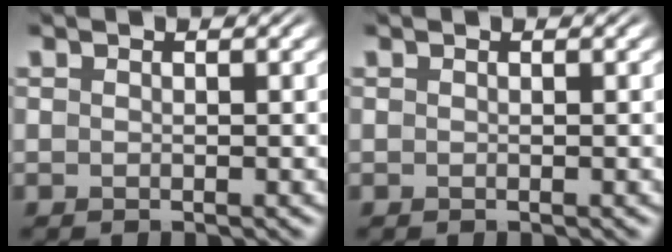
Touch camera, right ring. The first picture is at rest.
{"total": 0.0}